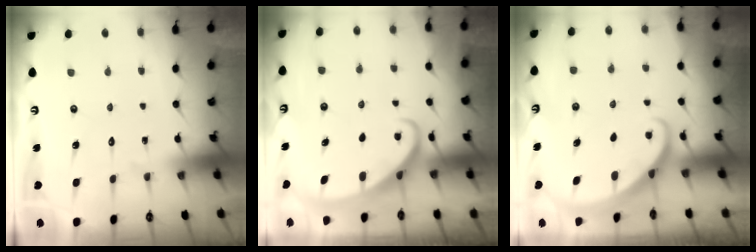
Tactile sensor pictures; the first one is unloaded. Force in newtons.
{"total": 2.6, "press": 2.6, "slide": 0.4}
{"total": 1.9, "press": 1.9, "slide": 0.1}